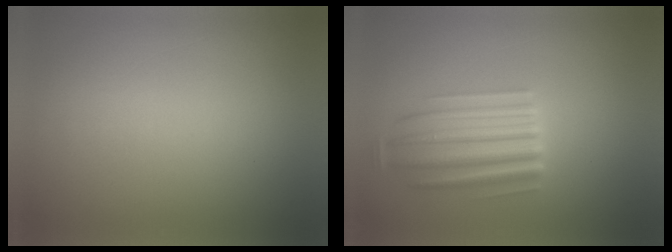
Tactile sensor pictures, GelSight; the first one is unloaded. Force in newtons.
{"total": 5.5}